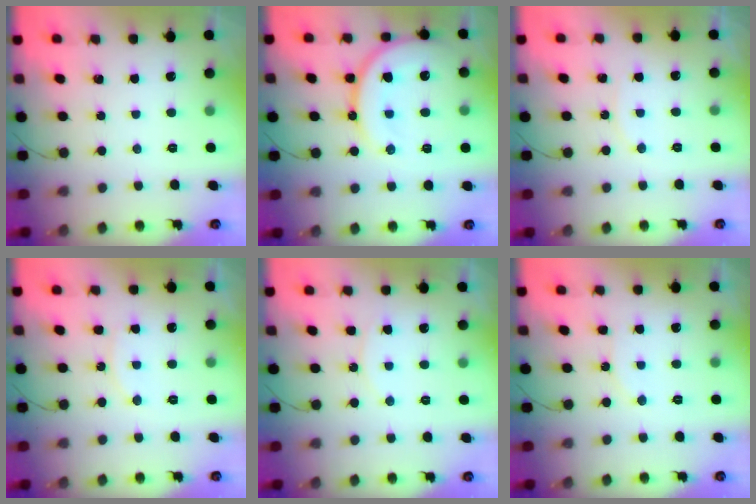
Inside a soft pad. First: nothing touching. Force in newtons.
{"total": 15.9, "press": 15.8, "slide": 1.9}
{"total": 4.1, "press": 4.0, "slide": 0.5}
{"total": 6.4, "press": 6.4, "slide": 0.3}
{"total": 5.1, "press": 5.1, "slide": 0.6}
{"total": 6.5, "press": 6.2, "slide": 1.9}